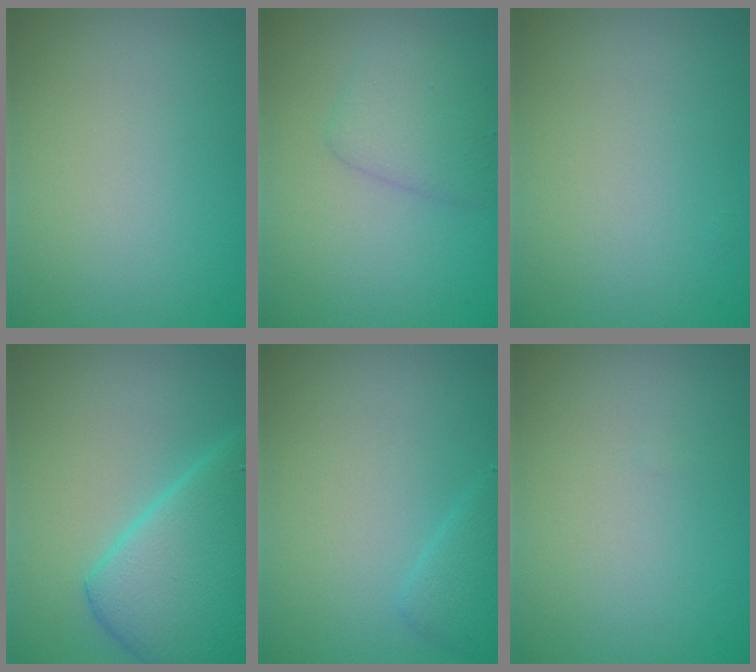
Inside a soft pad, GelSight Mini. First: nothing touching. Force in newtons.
{"total": 2.6, "press": 2.6, "slide": 0.1}
{"total": 0.0}
{"total": 6.4, "press": 6.4, "slide": 0.2}
{"total": 1.7, "press": 1.7, "slide": 0.1}
{"total": 0.0}